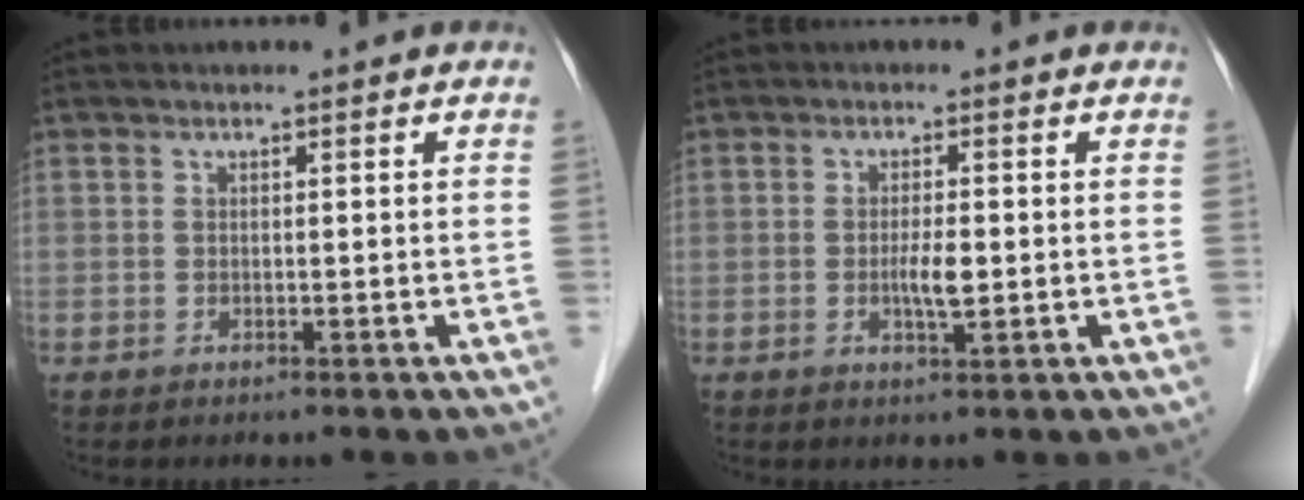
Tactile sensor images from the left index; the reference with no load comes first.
{"total": 2.9, "force": [-0.3, 0.6, 2.8], "torque": [-0.053, -0.001, -0.006]}